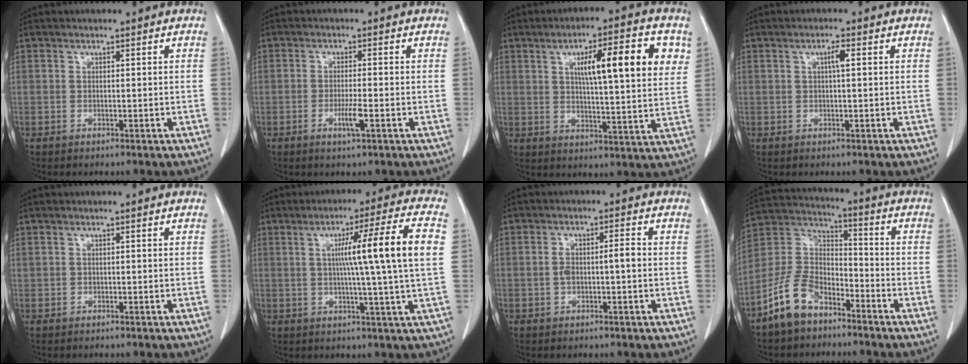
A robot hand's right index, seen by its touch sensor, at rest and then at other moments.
{"total": 3.2, "force": [-1.2, 0.1, 3.0], "torque": [-0.057, -0.005, -0.021]}
{"total": 14.1, "force": [4.9, 2.1, 13.0], "torque": [-0.192, 0.013, 0.071]}
{"total": 2.1, "force": [0.6, 0.2, 2.0], "torque": [-0.035, 0.002, 0.010]}
{"total": 0.0}
{"total": 13.2, "force": [2.1, -2.0, 12.9], "torque": [-0.195, 0.005, 0.030]}
{"total": 4.1, "force": [-0.2, 1.1, 4.0], "torque": [-0.082, 0.014, -0.001]}
{"total": 10.9, "force": [-7.2, 6.0, 5.5], "torque": [-0.128, 0.018, -0.145]}